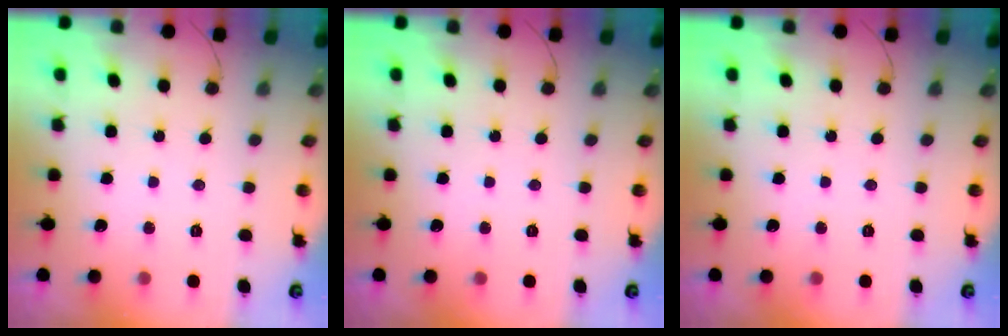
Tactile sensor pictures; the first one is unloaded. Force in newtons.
{"total": 0.0}
{"total": 0.0}